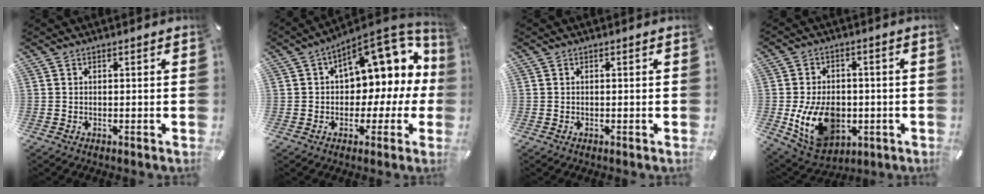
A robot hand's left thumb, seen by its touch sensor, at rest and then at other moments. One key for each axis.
{"total": 14.5, "fx": 6.4, "fy": 8.7, "fz": 9.7, "tx": -0.126, "ty": -0.049, "tz": 0.111}
{"total": 0.0}
{"total": 14.8, "fx": -3.3, "fy": 10.8, "fz": 9.5, "tx": -0.181, "ty": 0.006, "tz": -0.053}